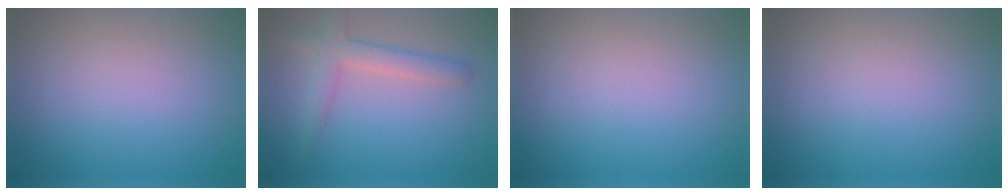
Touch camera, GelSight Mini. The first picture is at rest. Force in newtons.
{"total": 3.3, "press": 3.3, "slide": 0.1}
{"total": 0.0}
{"total": 0.0}